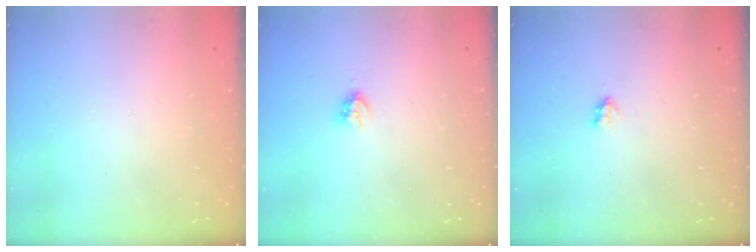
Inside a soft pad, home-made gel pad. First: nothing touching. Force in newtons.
{"total": 4.0, "press": 4.0, "slide": 0.4}
{"total": 1.7, "press": 1.7, "slide": 0.3}